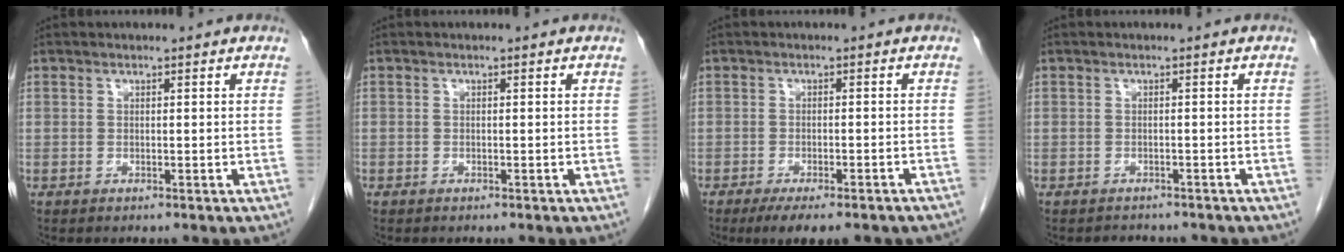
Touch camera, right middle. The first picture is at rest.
{"total": 0.0}
{"total": 10.2, "force": [-8.1, 2.3, 5.7], "torque": [-0.064, -0.007, -0.105]}
{"total": 3.5, "force": [-3.1, 1.5, 0.7], "torque": [-0.012, 0.000, -0.036]}